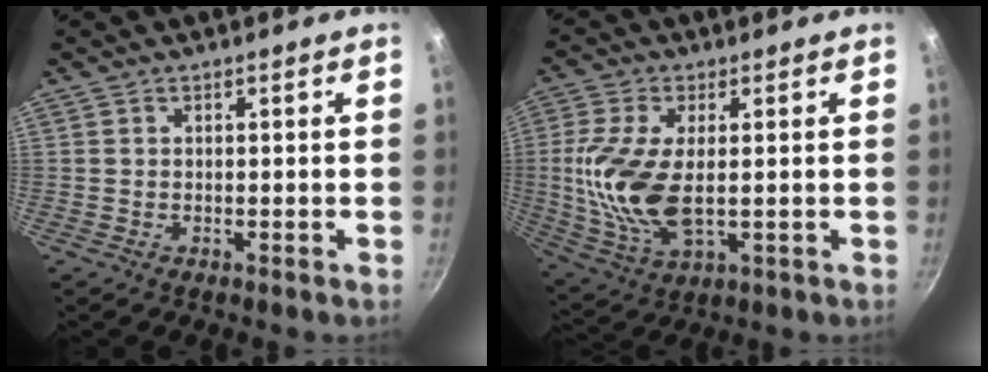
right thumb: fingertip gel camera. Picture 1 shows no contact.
{"total": 13.9, "force": [0.4, 6.8, 12.1], "torque": [-0.248, -0.011, 0.010]}